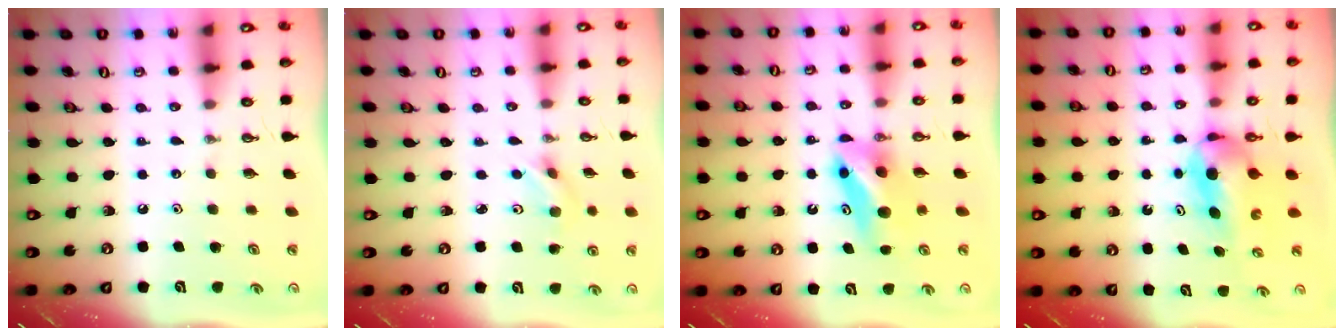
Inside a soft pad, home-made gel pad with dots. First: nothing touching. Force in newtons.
{"total": 2.9, "press": 2.7, "slide": 1.2}
{"total": 7.1, "press": 7.0, "slide": 1.5}
{"total": 5.9, "press": 5.5, "slide": 2.1}